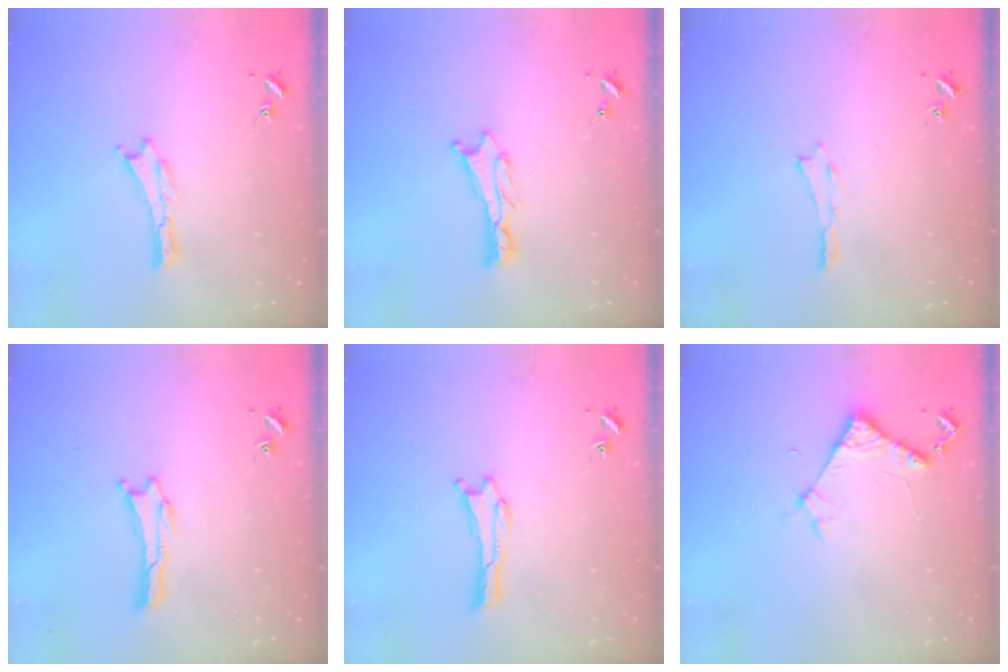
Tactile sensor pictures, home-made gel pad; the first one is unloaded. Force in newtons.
{"total": 1.1, "press": 1.0, "slide": 0.2}
{"total": 0.0}
{"total": 0.0}
{"total": 0.0}
{"total": 3.1, "press": 3.1, "slide": 0.2}